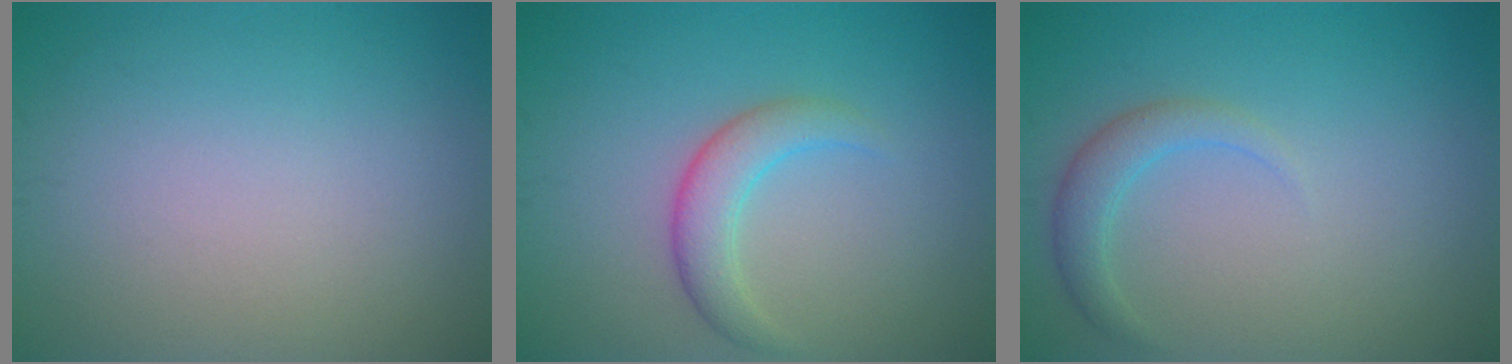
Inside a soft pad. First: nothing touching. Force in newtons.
{"total": 3.0, "press": 3.0, "slide": 0.1}
{"total": 2.1, "press": 2.1, "slide": 0.1}